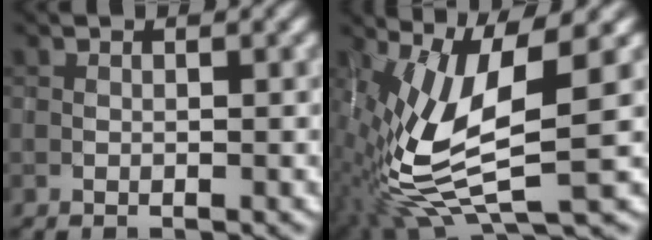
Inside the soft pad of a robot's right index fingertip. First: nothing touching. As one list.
[{"total": 10.7, "force": [-0.5, 3.7, 10.0], "torque": [-0.223, -0.013, -0.009]}]